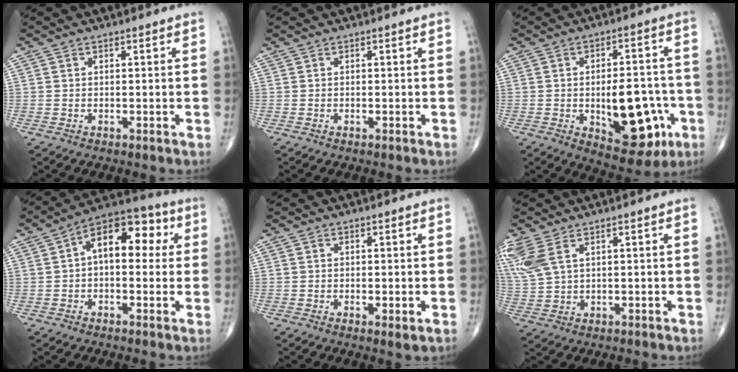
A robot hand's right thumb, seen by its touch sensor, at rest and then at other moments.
{"total": 0.0}
{"total": 15.7, "force": [-4.1, 7.7, 13.0], "torque": [-0.145, 0.022, -0.042]}
{"total": 13.0, "force": [2.2, 7.5, 10.4], "torque": [-0.121, 0.037, 0.020]}
{"total": 1.5, "force": [-0.2, 0.4, 1.4], "torque": [-0.025, -0.007, -0.003]}
{"total": 8.4, "force": [4.2, 3.8, 6.2], "torque": [-0.167, 0.001, 0.097]}